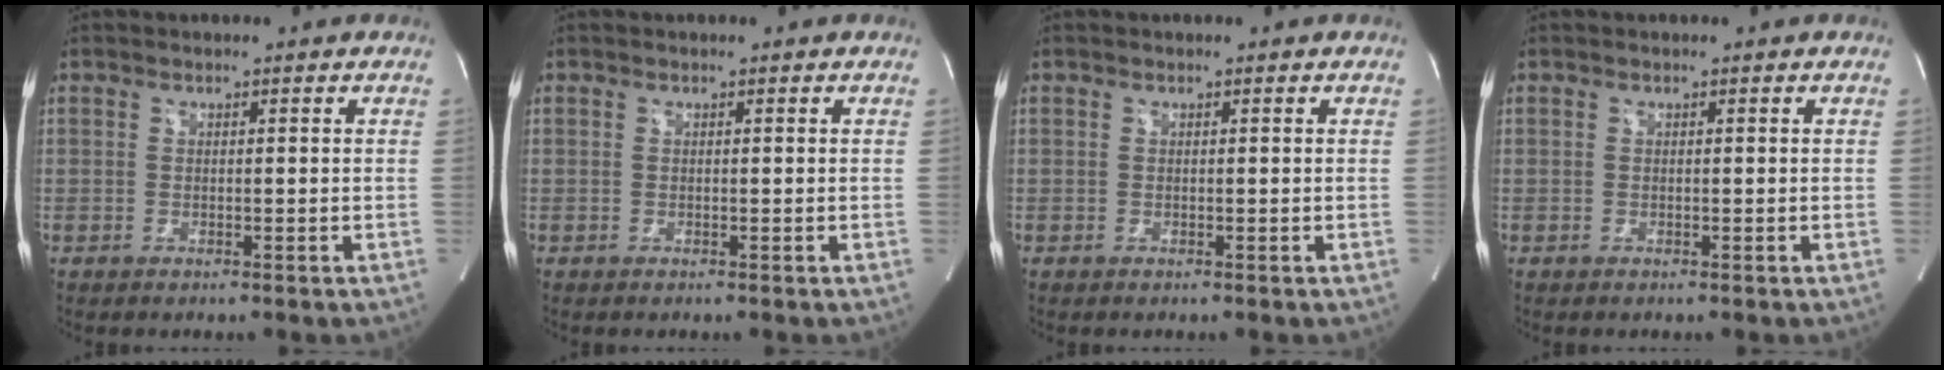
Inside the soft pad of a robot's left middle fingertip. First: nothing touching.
{"total": 0.0}
{"total": 0.0}
{"total": 0.0}